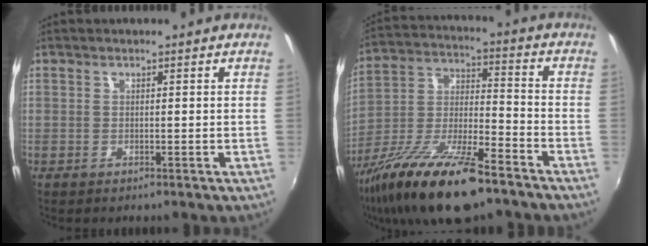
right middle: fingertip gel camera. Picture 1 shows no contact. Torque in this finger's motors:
{"motor_torque": [1.09, -1.05, 0.93, 0.21]}